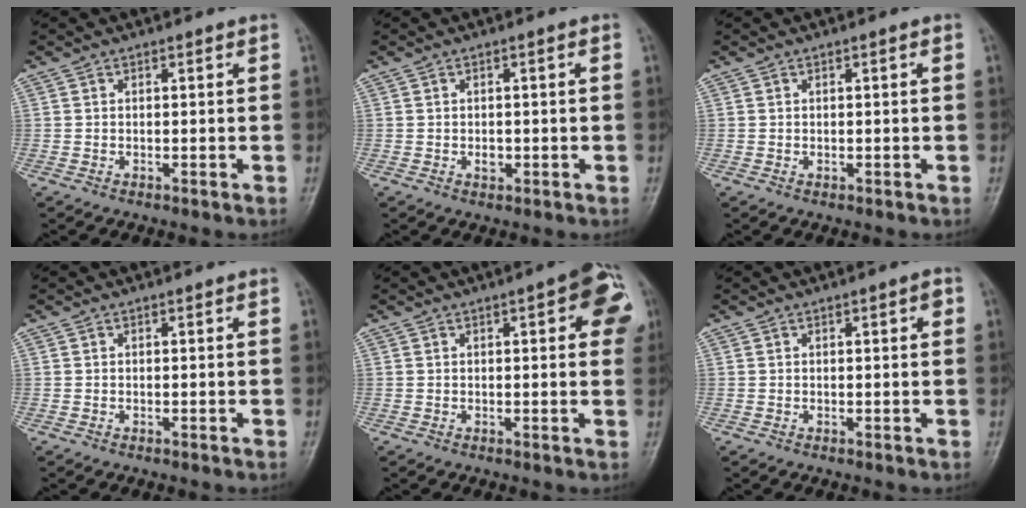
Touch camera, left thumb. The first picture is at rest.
{"total": 1.9, "force": [-0.4, 1.2, 1.4], "torque": [-0.017, 0.007, -0.006]}
{"total": 0.8, "force": [0.0, 0.2, 0.7], "torque": [-0.014, 0.007, 0.004]}
{"total": 0.0}
{"total": 8.5, "force": [2.4, 2.6, 7.7], "torque": [-0.071, 0.006, 0.019]}
{"total": 1.6, "force": [0.6, 0.4, 1.5], "torque": [-0.019, 0.002, 0.006]}